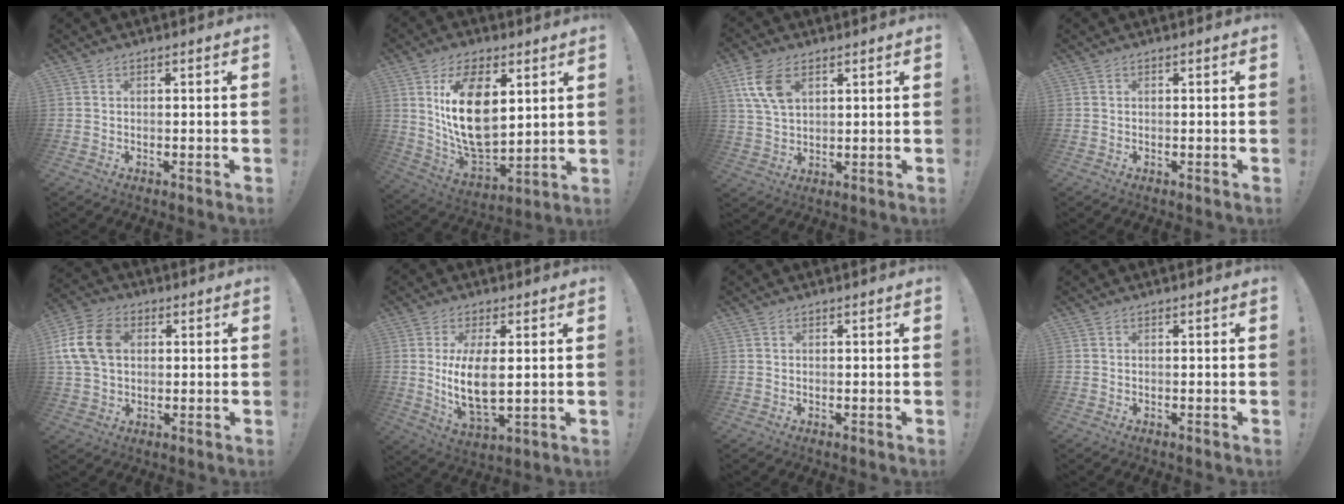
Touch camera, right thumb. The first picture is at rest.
{"total": 19.0, "force": [5.7, 11.1, 14.4], "torque": [-0.278, -0.036, 0.099]}
{"total": 10.0, "force": [4.5, 5.9, 6.7], "torque": [-0.130, -0.009, 0.086]}
{"total": 0.0}
{"total": 13.8, "force": [2.7, 10.0, 9.1], "torque": [-0.173, 0.006, 0.053]}
{"total": 10.6, "force": [1.2, 4.2, 9.6], "torque": [-0.193, -0.022, 0.019]}
{"total": 0.8, "force": [0.1, 0.7, -0.2], "torque": [0.007, 0.001, 0.001]}
{"total": 0.0}